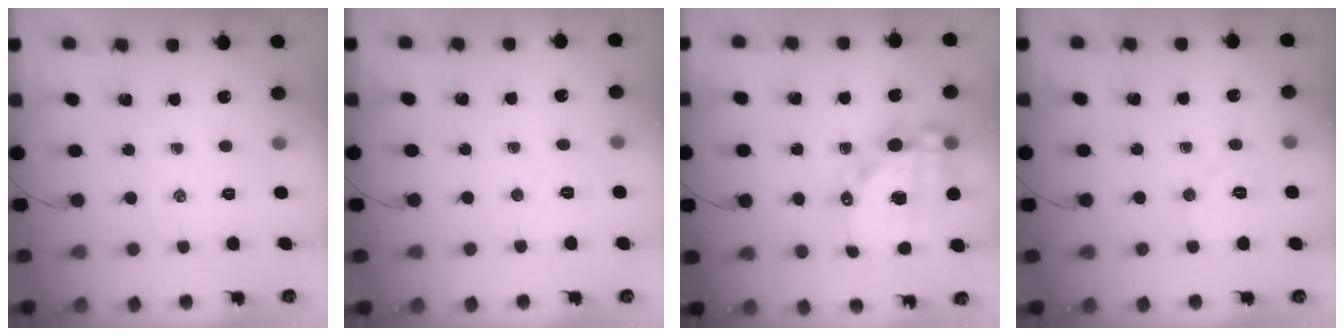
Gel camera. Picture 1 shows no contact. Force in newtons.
{"total": 3.0, "press": 3.0, "slide": 0.8}
{"total": 16.7, "press": 16.3, "slide": 3.6}
{"total": 6.7, "press": 6.6, "slide": 1.1}